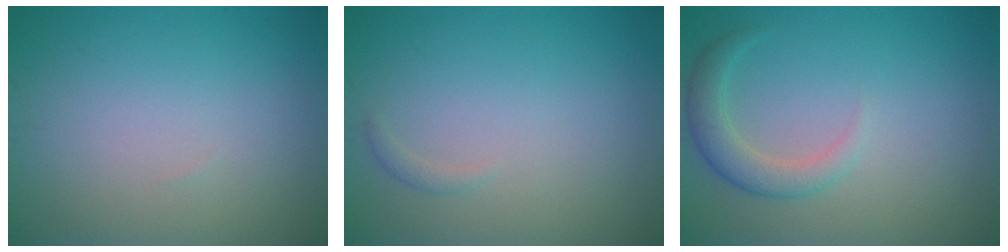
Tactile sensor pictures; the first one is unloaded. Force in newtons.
{"total": 0.6, "press": 0.6, "slide": 0.0}
{"total": 2.7, "press": 2.7, "slide": 0.1}